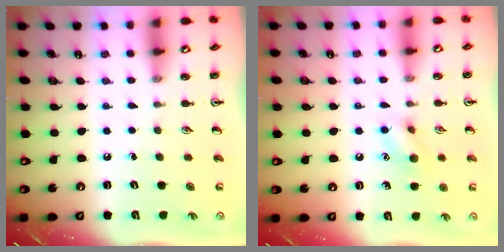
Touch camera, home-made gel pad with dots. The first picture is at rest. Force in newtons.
{"total": 8.5, "press": 8.4, "slide": 1.0}